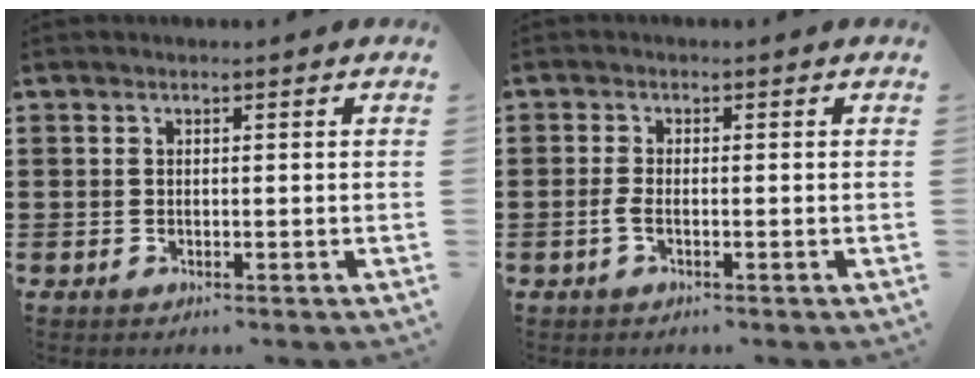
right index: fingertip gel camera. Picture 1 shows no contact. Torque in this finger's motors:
{"motor_torque": [1.06, 1.08, 0.08, 0.04]}